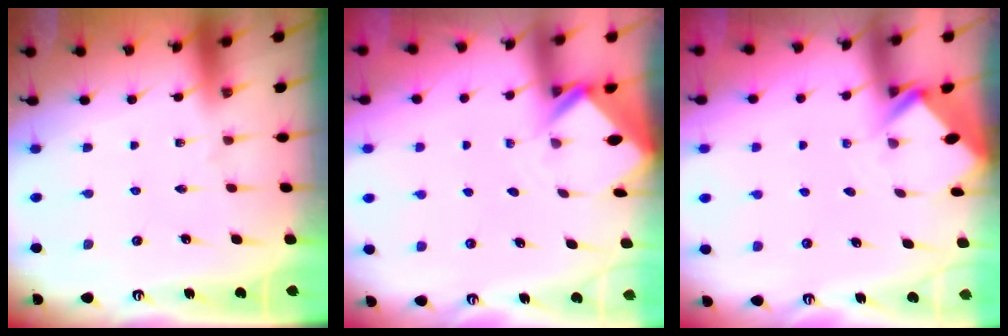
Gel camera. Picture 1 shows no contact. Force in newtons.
{"total": 2.4, "press": 2.4, "slide": 0.2}
{"total": 2.5, "press": 2.5, "slide": 0.2}